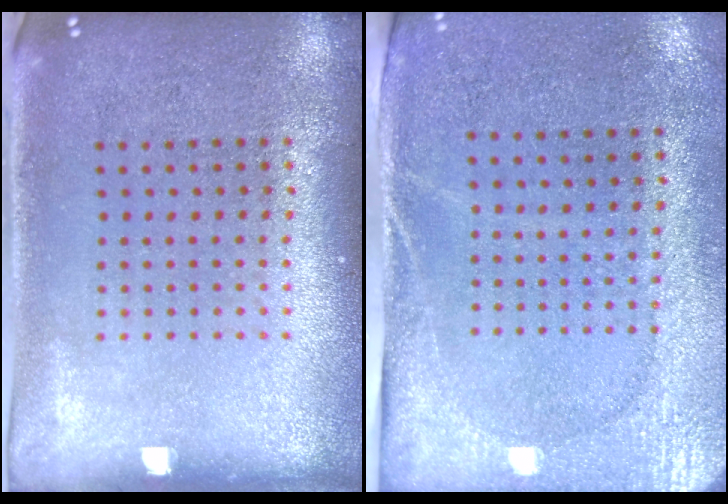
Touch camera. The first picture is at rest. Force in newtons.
{"total": 2.7, "press": 2.3, "slide": 1.4}